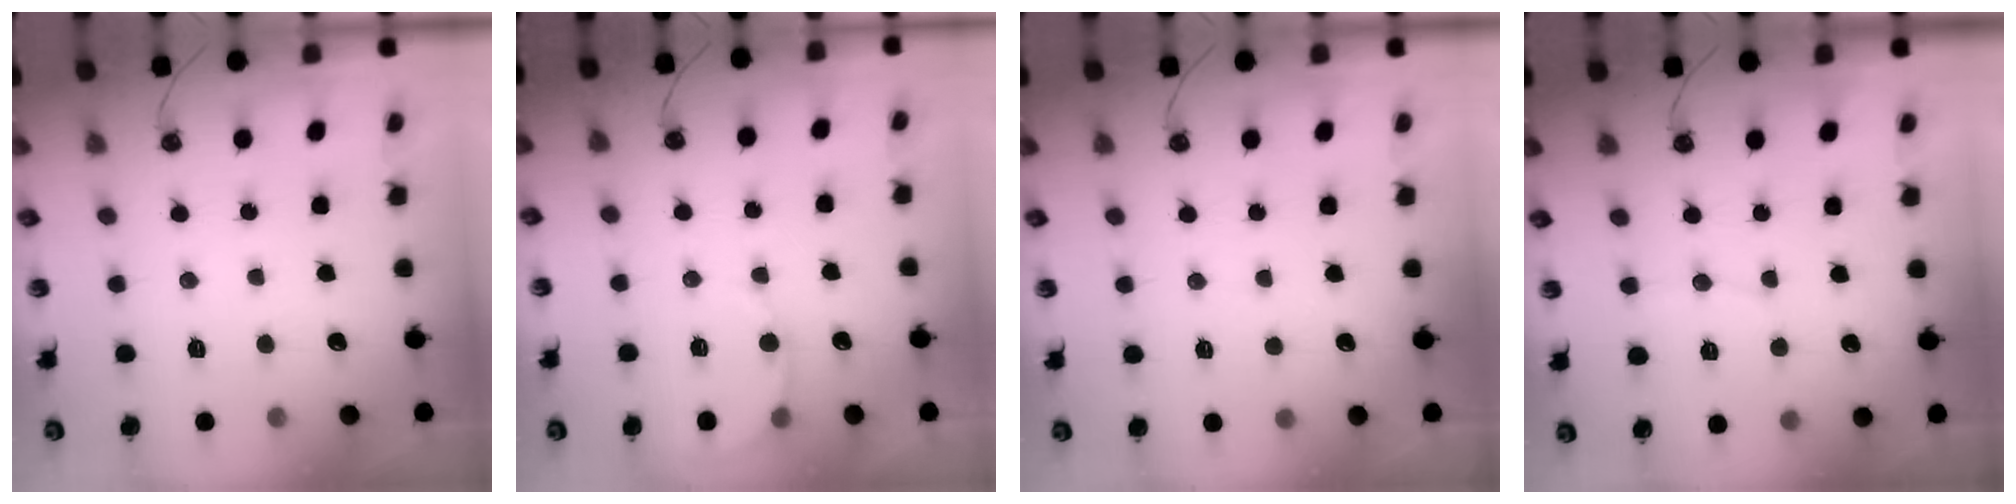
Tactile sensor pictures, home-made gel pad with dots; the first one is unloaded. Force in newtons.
{"total": 5.3, "press": 5.3, "slide": 0.4}
{"total": 2.8, "press": 2.8, "slide": 0.3}
{"total": 5.4, "press": 5.4, "slide": 0.7}